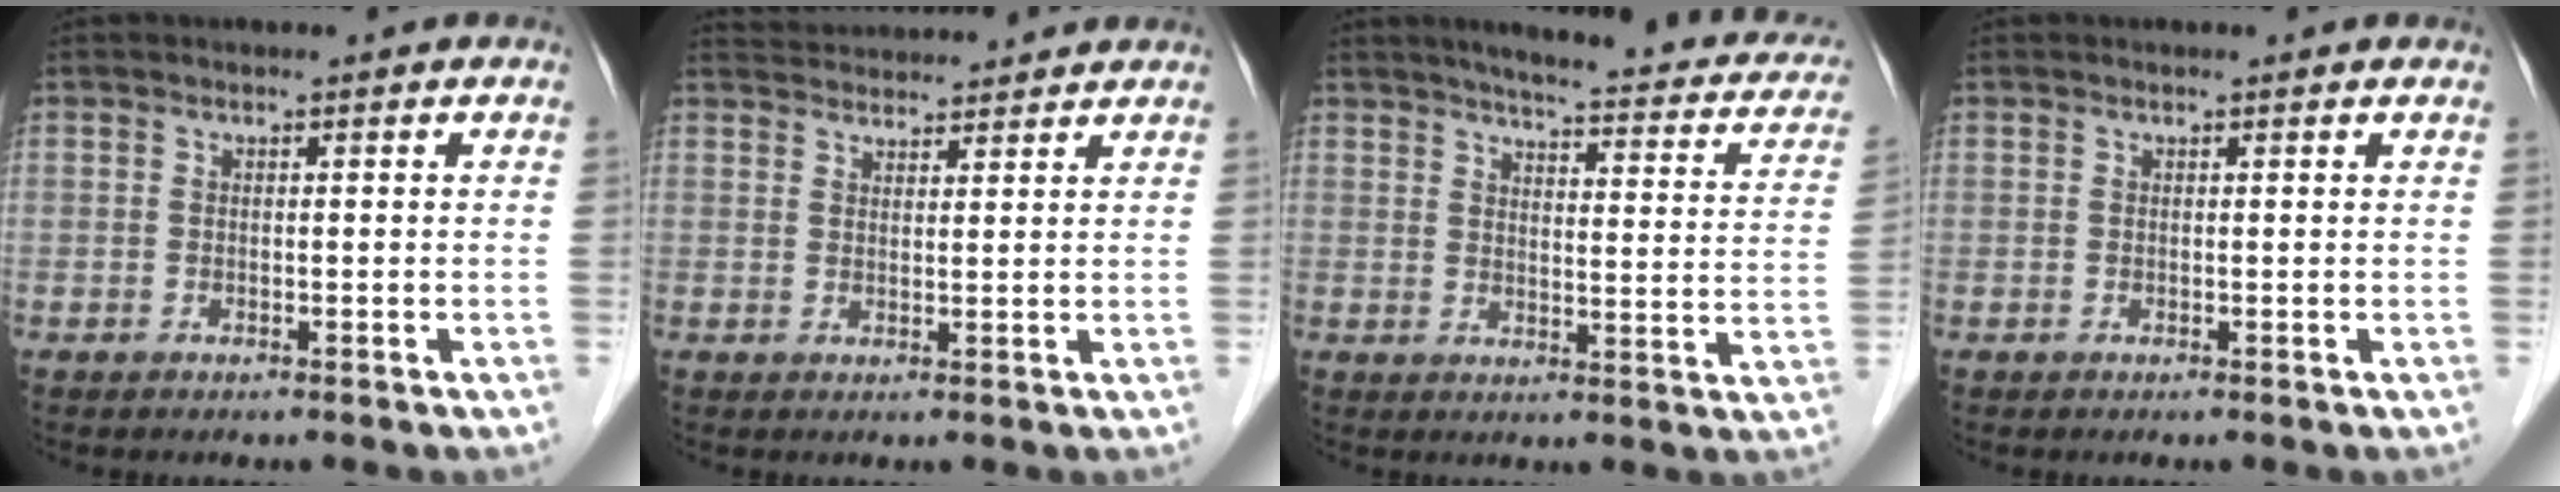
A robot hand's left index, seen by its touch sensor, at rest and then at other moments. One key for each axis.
{"total": 8.1, "fx": 7.9, "fy": 0.8, "fz": 1.4, "tx": -0.026, "ty": 0.034, "tz": 0.114}
{"total": 21.0, "fx": 17.6, "fy": 3.7, "fz": 10.8, "tx": -0.125, "ty": -0.011, "tz": 0.194}
{"total": 0.8, "fx": 0.7, "fy": 0.1, "fz": 0.3, "tx": -0.011, "ty": 0.004, "tz": 0.006}